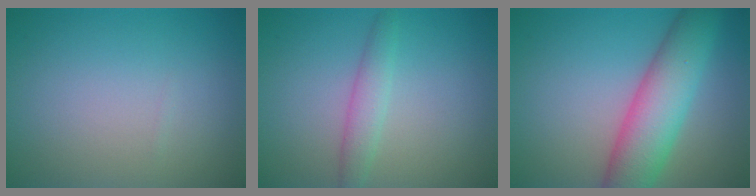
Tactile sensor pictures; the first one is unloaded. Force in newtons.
{"total": 2.0, "press": 2.0, "slide": 0.1}
{"total": 7.4, "press": 7.4, "slide": 0.2}